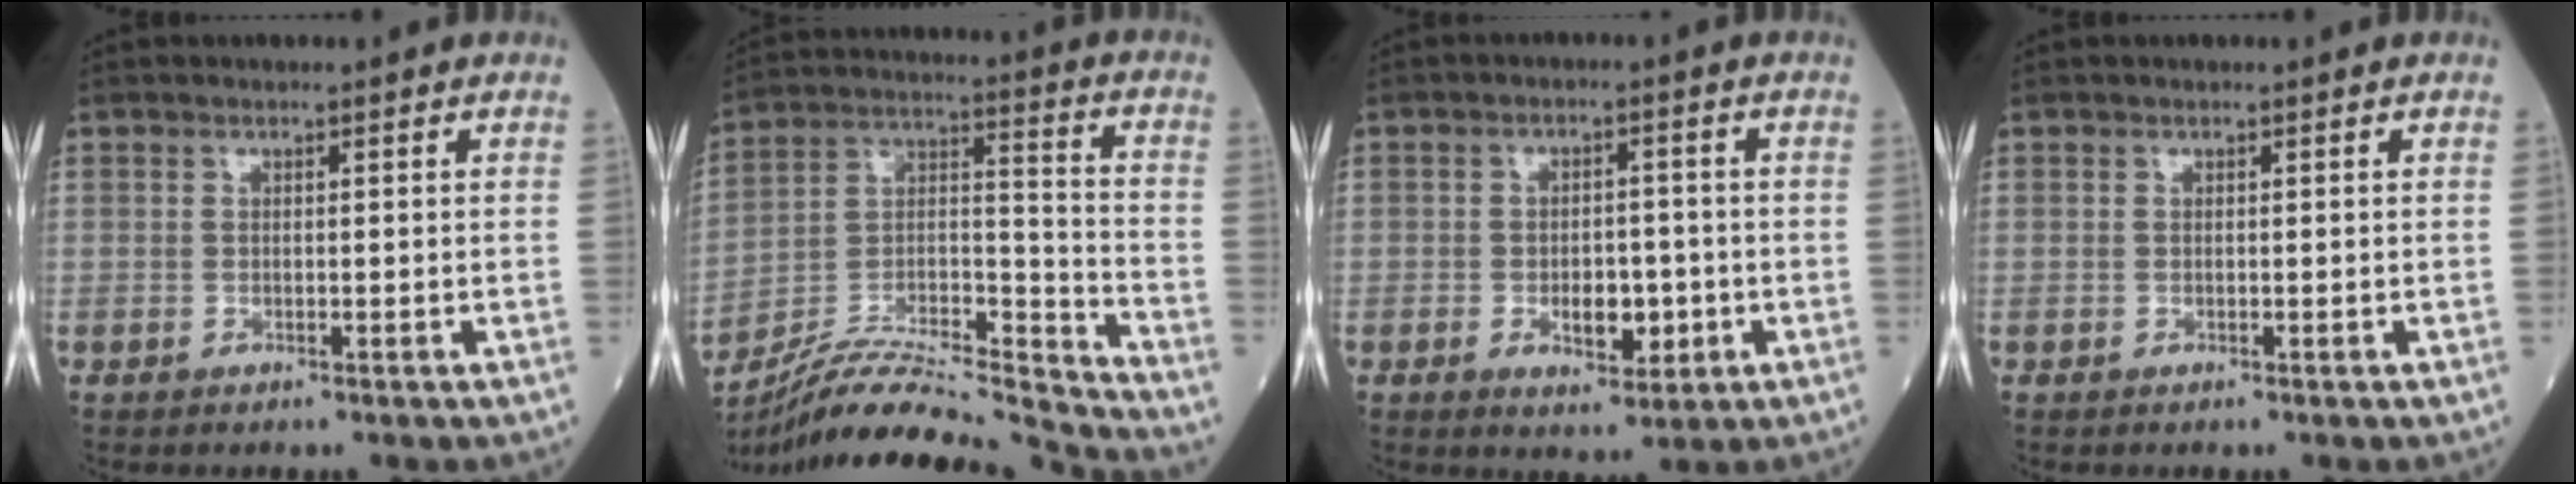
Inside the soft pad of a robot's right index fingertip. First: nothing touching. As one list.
[{"total": 20.7, "force": [-19.7, -0.6, 6.2], "torque": [-0.126, 0.016, -0.331]}, {"total": 5.6, "force": [-1.4, 2.9, 4.5], "torque": [-0.063, 0.001, -0.013]}, {"total": 0.0}]